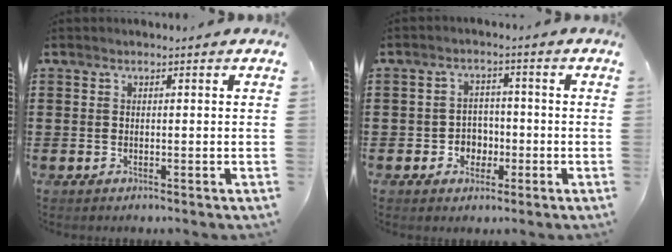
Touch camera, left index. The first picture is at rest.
{"total": 3.4, "force": [-1.3, 2.9, 1.2], "torque": [-0.031, 0.005, -0.030]}